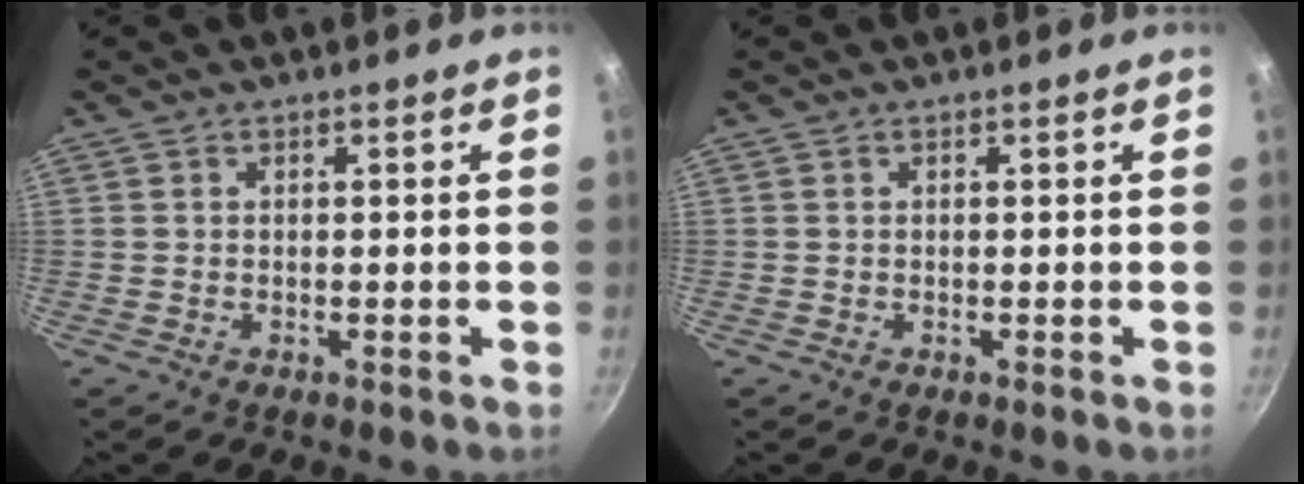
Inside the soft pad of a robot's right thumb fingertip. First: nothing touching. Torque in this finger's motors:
{"motor_torque": [-0.09, 0.09, 0.01, -0.02, 0.00]}